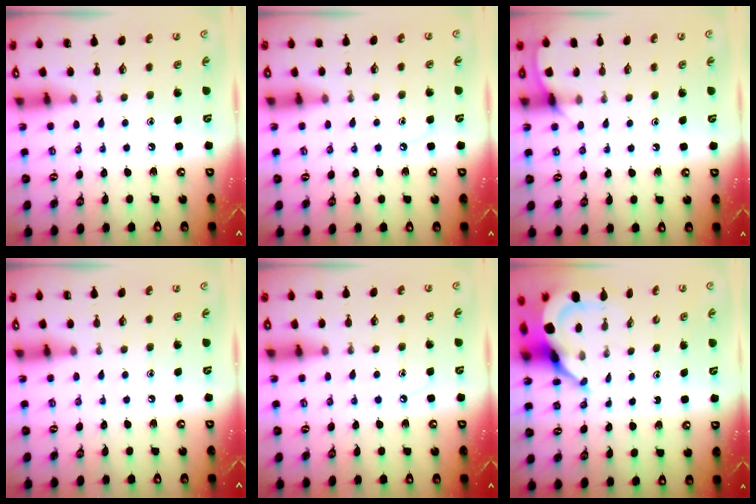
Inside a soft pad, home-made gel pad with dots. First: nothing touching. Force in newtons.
{"total": 4.4, "press": 4.3, "slide": 0.7}
{"total": 5.6, "press": 5.5, "slide": 0.6}
{"total": 0.0}
{"total": 4.8, "press": 4.7, "slide": 0.7}
{"total": 5.5, "press": 5.4, "slide": 0.8}